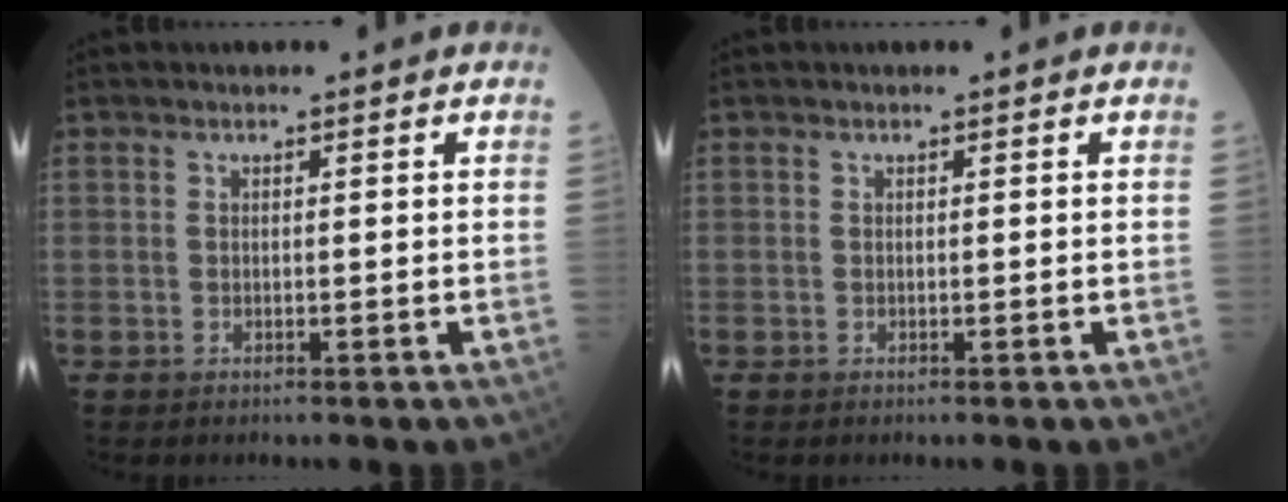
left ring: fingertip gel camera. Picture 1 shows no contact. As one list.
[{"total": 0.0}]